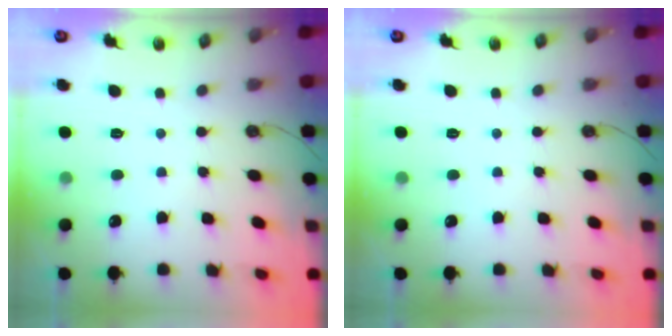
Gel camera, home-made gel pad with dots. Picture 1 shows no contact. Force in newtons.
{"total": 0.0}